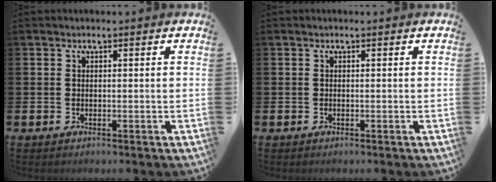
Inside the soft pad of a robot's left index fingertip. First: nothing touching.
{"total": 0.0}